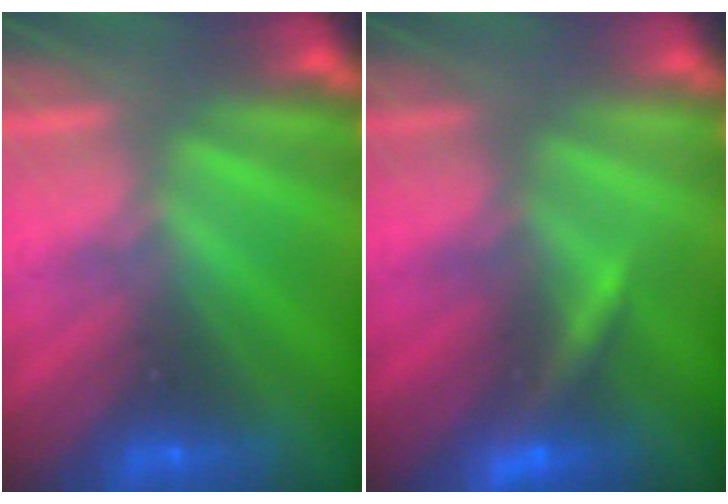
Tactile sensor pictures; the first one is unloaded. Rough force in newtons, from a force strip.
{"total": 3.3}